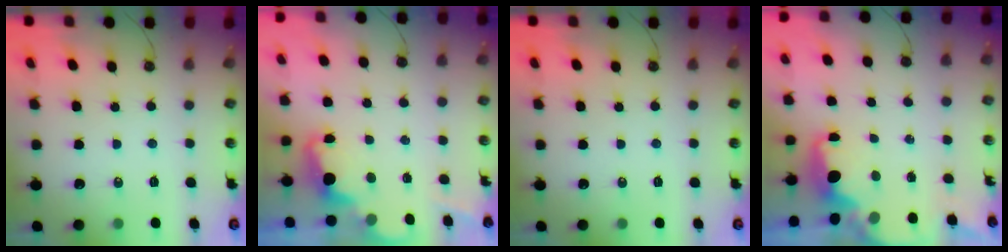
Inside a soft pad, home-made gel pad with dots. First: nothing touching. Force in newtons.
{"total": 2.3, "press": 2.3, "slide": 0.5}
{"total": 0.0}
{"total": 2.3, "press": 2.1, "slide": 0.9}